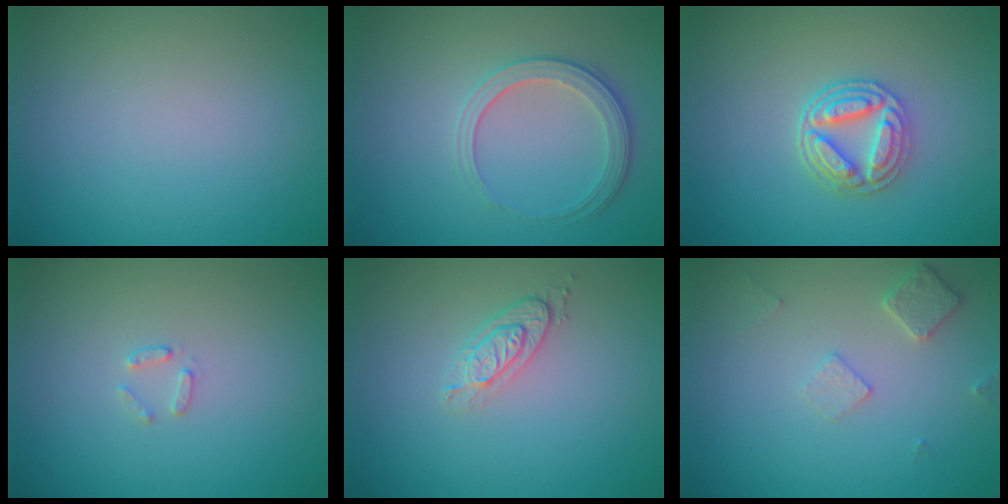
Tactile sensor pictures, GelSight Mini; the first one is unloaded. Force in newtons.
{"total": 2.7, "press": 2.5, "slide": 1.2}
{"total": 4.1, "press": 3.5, "slide": 2.1}
{"total": 1.0, "press": 1.0, "slide": 0.2}
{"total": 2.4, "press": 1.9, "slide": 1.4}
{"total": 2.1, "press": 2.1, "slide": 0.3}